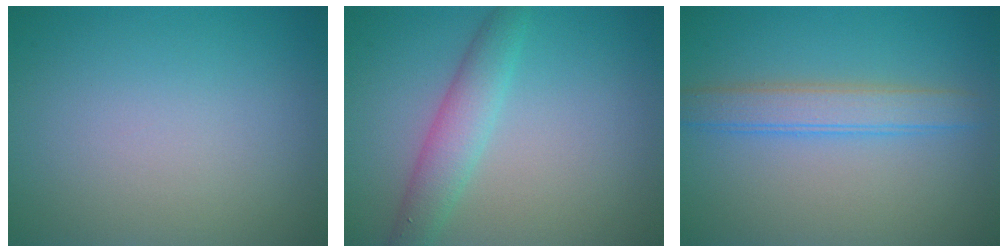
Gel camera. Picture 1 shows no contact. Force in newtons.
{"total": 3.2, "press": 3.2, "slide": 0.0}
{"total": 3.2, "press": 3.2, "slide": 0.4}